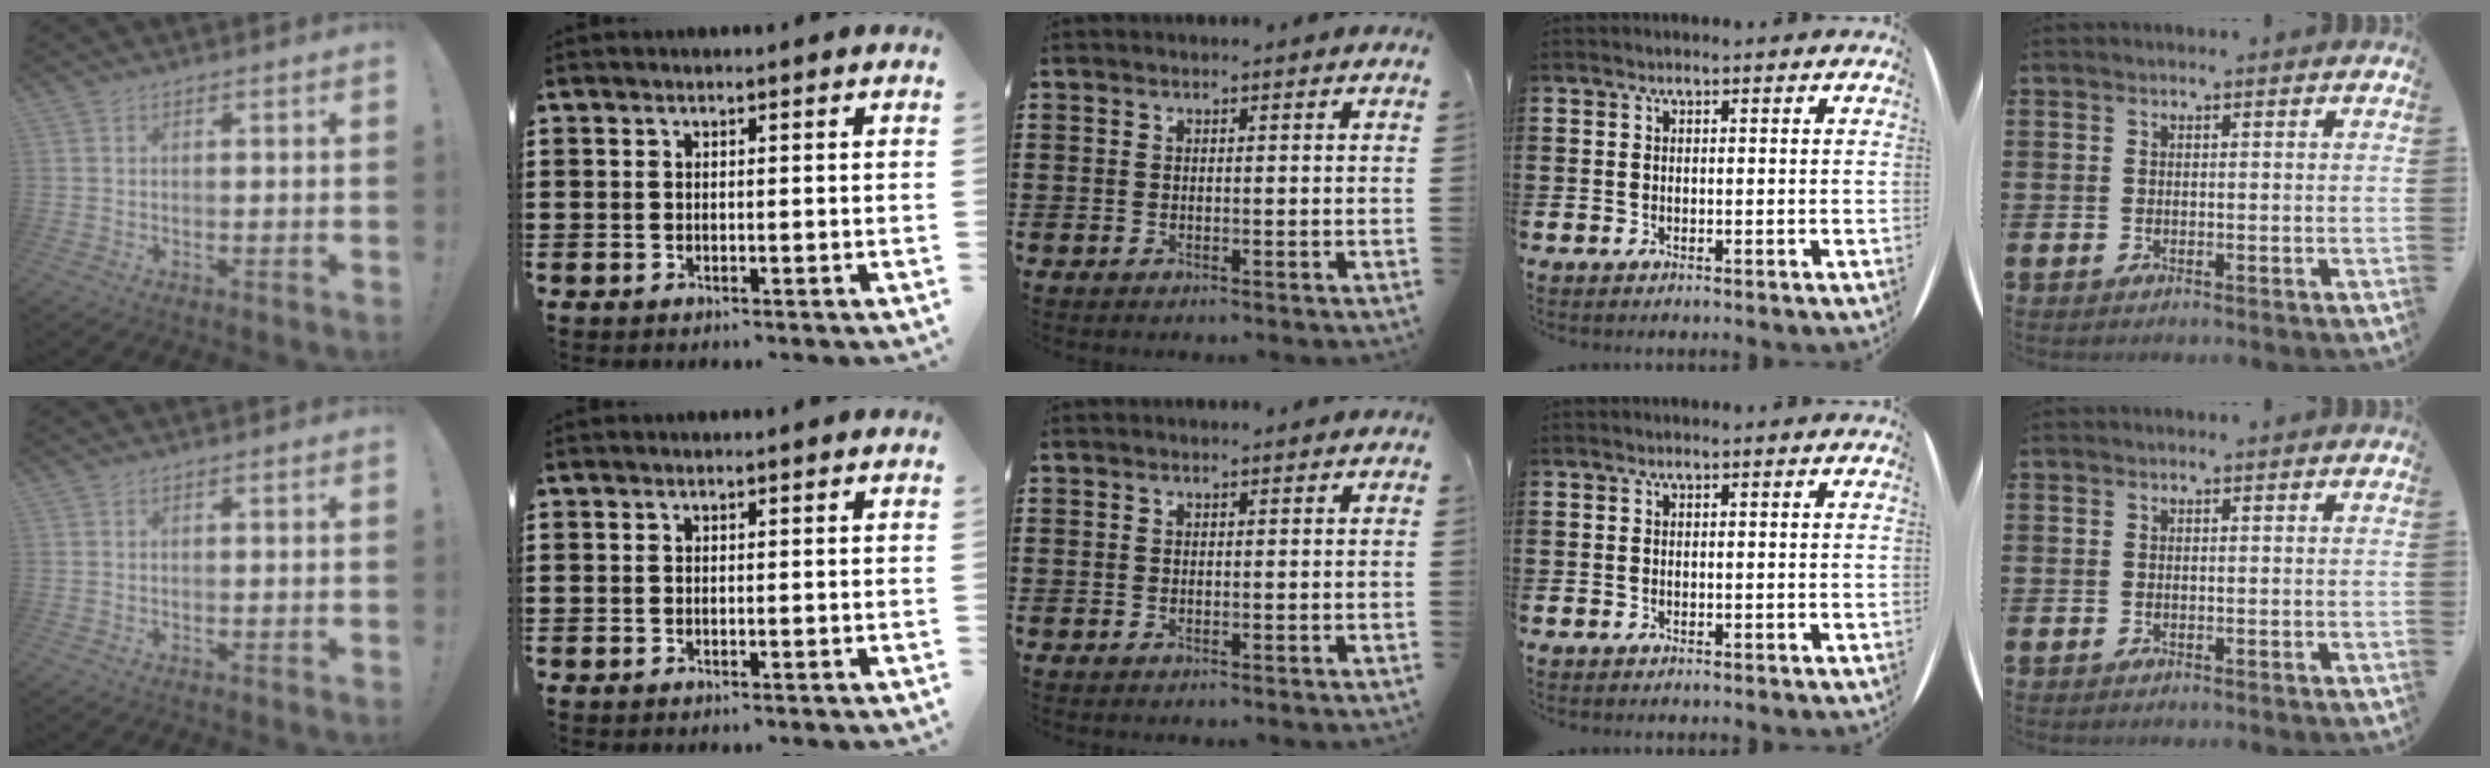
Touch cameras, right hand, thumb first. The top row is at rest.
{}